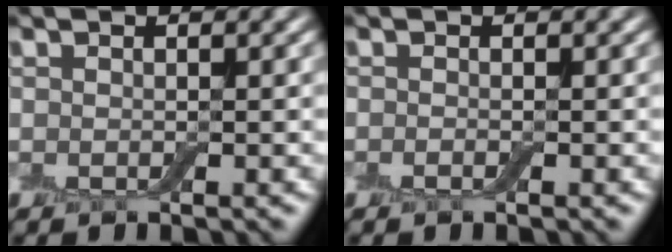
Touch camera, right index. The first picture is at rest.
{"total": 0.5, "force": [-0.4, 0.2, 0.3], "torque": [-0.007, -0.002, -0.009]}